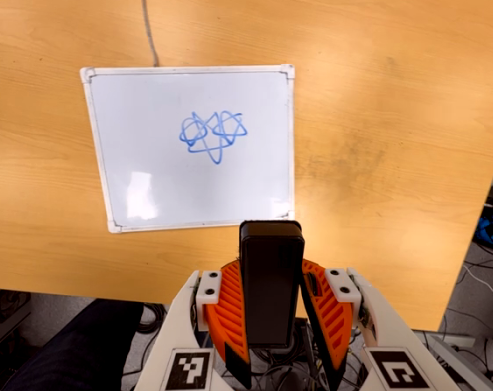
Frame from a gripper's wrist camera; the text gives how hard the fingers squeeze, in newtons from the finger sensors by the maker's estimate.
{"total": 5.4, "left": 4.9, "right": 5.9}